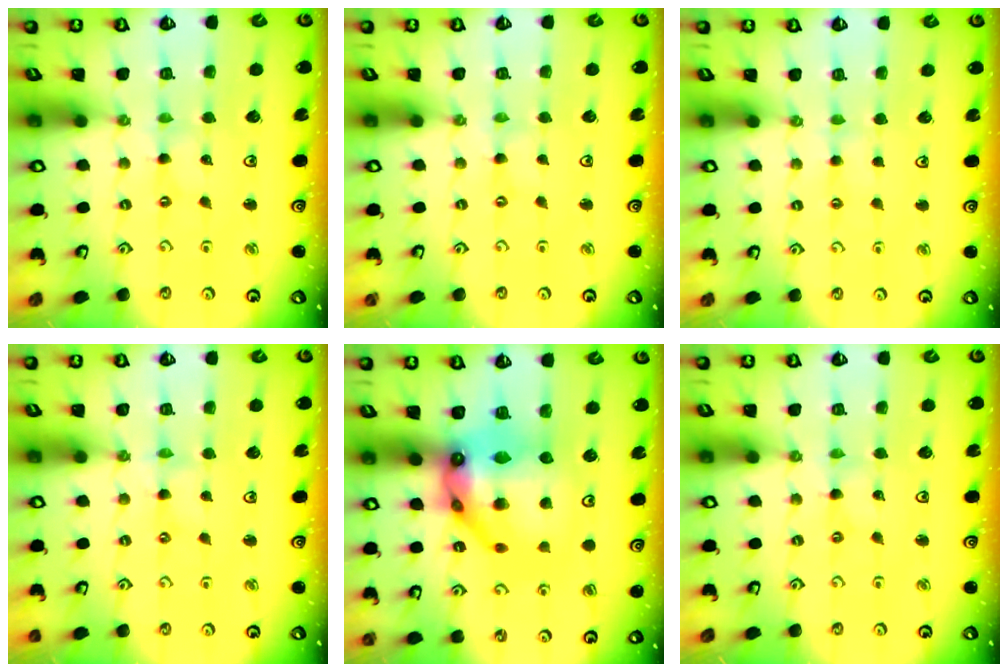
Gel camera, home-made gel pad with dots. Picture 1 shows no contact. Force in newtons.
{"total": 0.0}
{"total": 1.9, "press": 1.9, "slide": 0.4}
{"total": 0.0}
{"total": 17.7, "press": 17.6, "slide": 1.8}
{"total": 0.0}